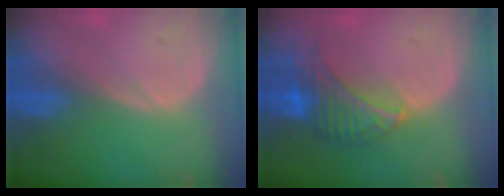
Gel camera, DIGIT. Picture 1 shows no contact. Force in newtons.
{"total": 7.7, "press": 7.0, "slide": 3.2}